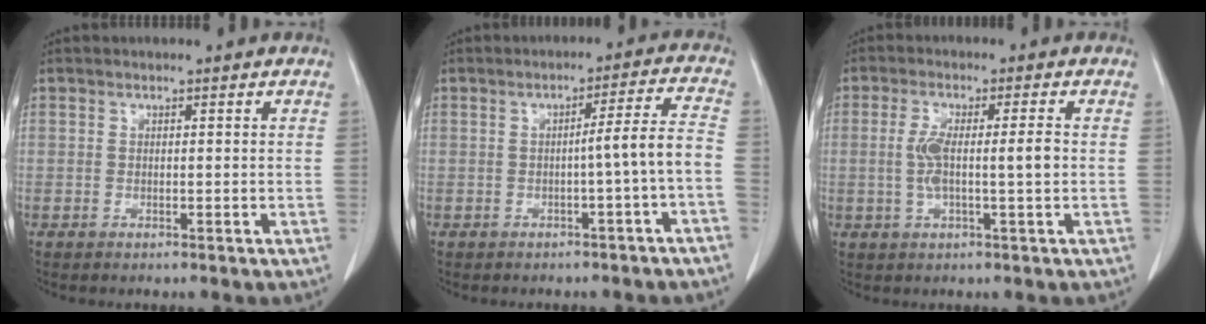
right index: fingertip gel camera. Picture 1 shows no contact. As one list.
[{"total": 5.1, "force": [-1.5, -0.8, 4.8], "torque": [-0.063, 0.014, -0.022]}, {"total": 6.0, "force": [-0.2, 0.6, 5.9], "torque": [-0.119, 0.006, -0.002]}]